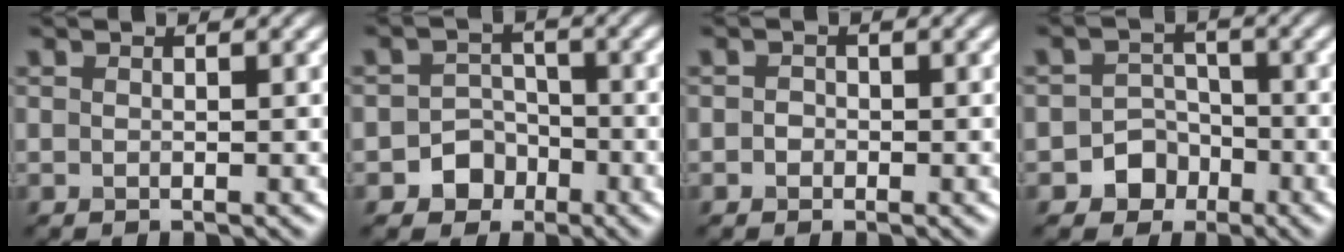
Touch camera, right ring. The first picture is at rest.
{"total": 3.5, "force": [-1.7, 2.9, 0.8], "torque": [0.017, 0.011, -0.037]}
{"total": 0.8, "force": [-0.3, 0.8, 0.2], "torque": [0.001, -0.003, -0.007]}
{"total": 3.9, "force": [-2.0, 3.2, 0.8], "torque": [0.022, 0.008, -0.043]}